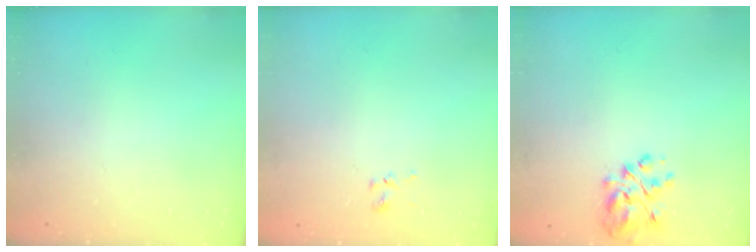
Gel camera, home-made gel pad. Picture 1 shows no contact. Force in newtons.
{"total": 1.7, "press": 1.5, "slide": 0.8}
{"total": 6.3, "press": 6.0, "slide": 1.8}